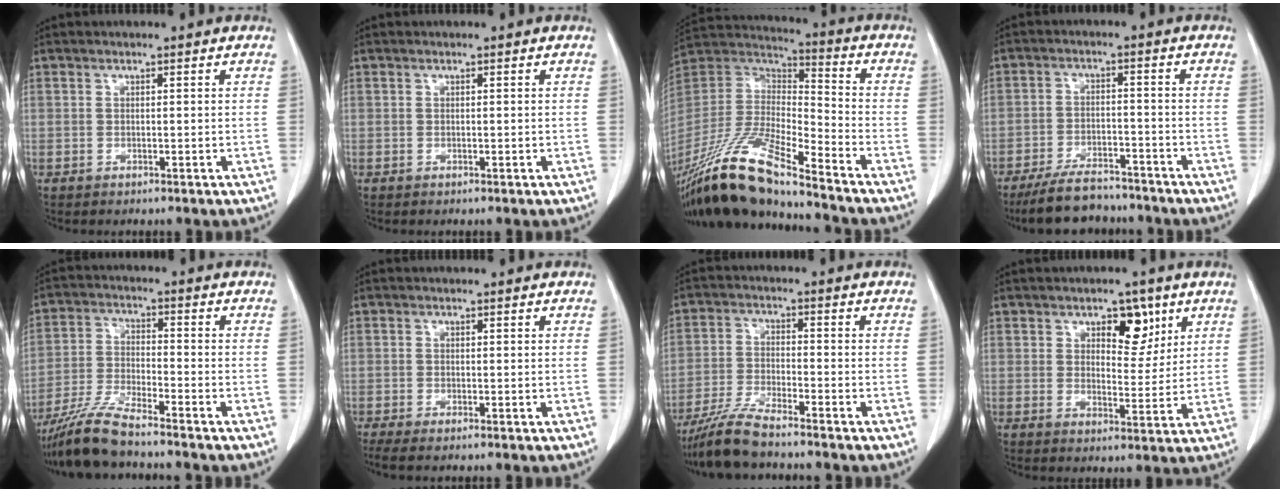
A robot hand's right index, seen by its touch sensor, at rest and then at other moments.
{"total": 0.0}
{"total": 20.1, "force": [-16.1, 1.7, 12.0], "torque": [-0.269, -0.026, -0.311]}
{"total": 9.4, "force": [-8.3, 2.9, 3.4], "torque": [-0.058, -0.006, -0.134]}
{"total": 8.4, "force": [-7.4, 0.0, 4.0], "torque": [-0.085, -0.021, -0.144]}
{"total": 2.5, "force": [-1.9, 0.1, 1.6], "torque": [-0.025, -0.006, -0.034]}
{"total": 7.1, "force": [-6.3, 0.0, 3.3], "torque": [-0.071, -0.024, -0.124]}
{"total": 6.0, "force": [3.2, 3.1, 4.0], "torque": [-0.050, 0.003, 0.049]}